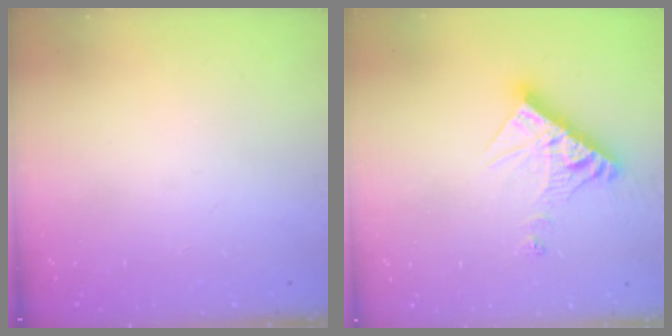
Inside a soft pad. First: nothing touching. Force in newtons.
{"total": 11.6, "press": 11.5, "slide": 1.1}